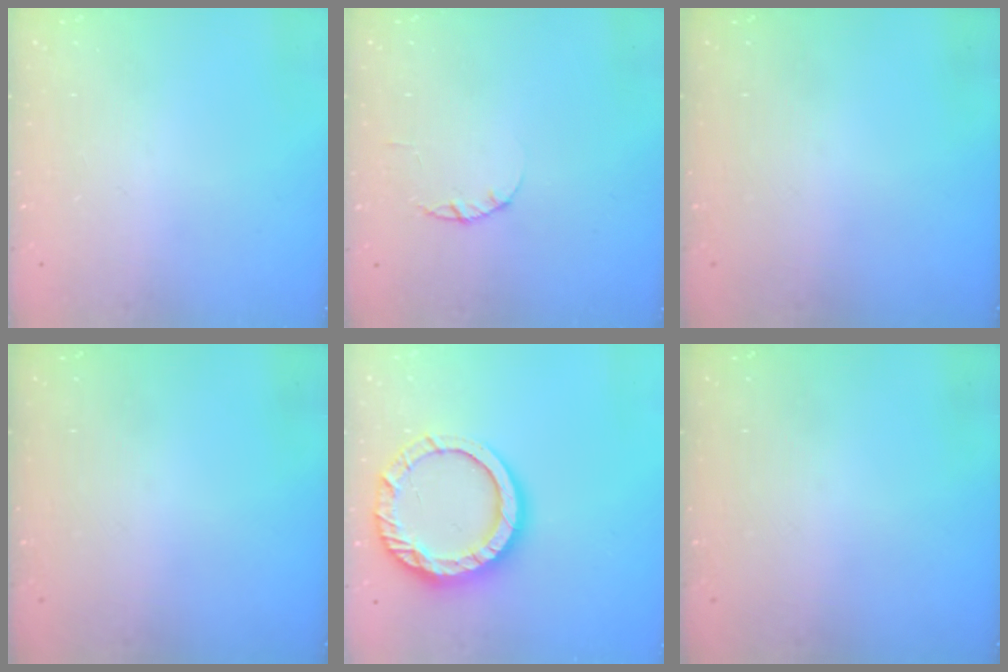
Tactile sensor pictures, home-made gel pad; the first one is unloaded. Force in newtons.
{"total": 1.7, "press": 1.7, "slide": 0.3}
{"total": 0.0}
{"total": 0.0}
{"total": 15.3, "press": 15.2, "slide": 1.3}
{"total": 0.0}